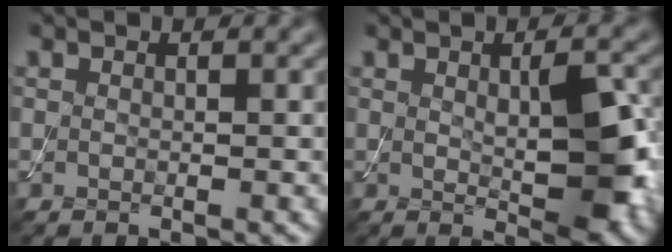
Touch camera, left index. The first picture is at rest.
{"total": 5.6, "force": [0.5, 1.8, 5.3], "torque": [-0.077, -0.002, 0.013]}